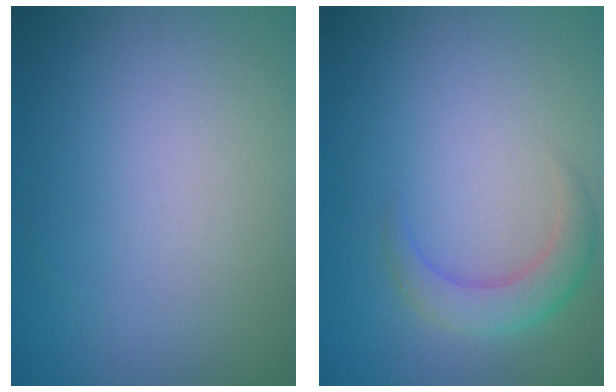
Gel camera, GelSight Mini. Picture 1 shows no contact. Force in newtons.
{"total": 2.9, "press": 2.9, "slide": 0.2}